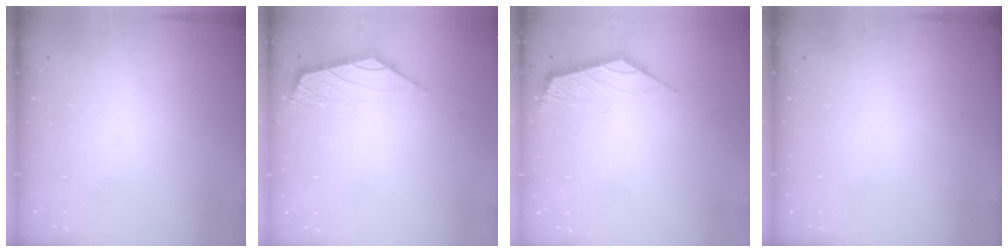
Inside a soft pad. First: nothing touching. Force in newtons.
{"total": 1.8, "press": 1.6, "slide": 0.6}
{"total": 2.6, "press": 2.5, "slide": 0.7}
{"total": 0.0}